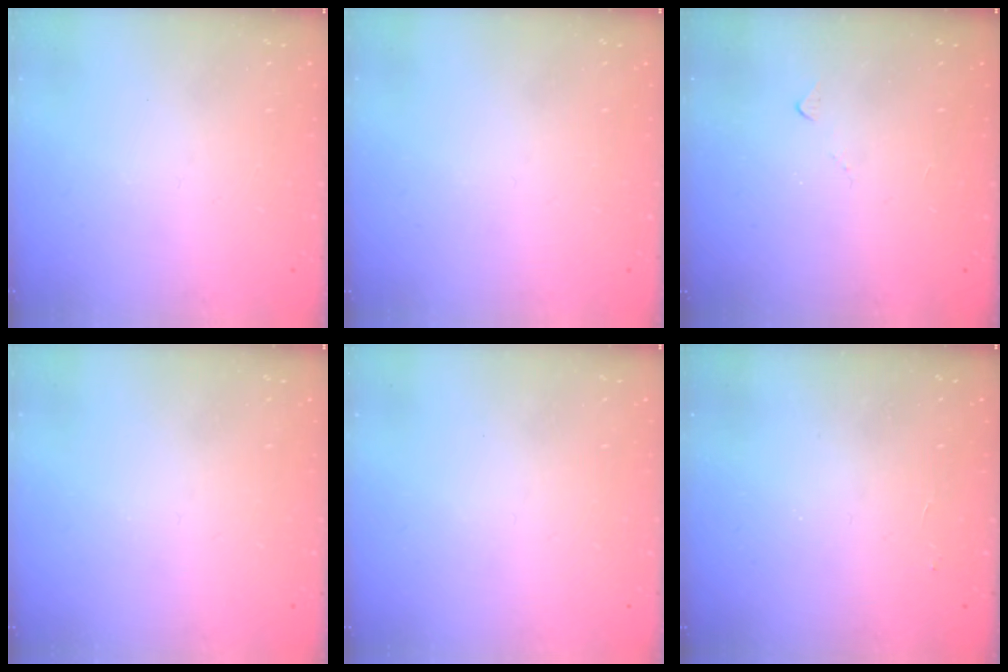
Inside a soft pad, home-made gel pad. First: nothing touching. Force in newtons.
{"total": 0.0}
{"total": 5.0, "press": 5.0, "slide": 0.7}
{"total": 0.0}
{"total": 0.0}
{"total": 2.1, "press": 2.0, "slide": 0.4}